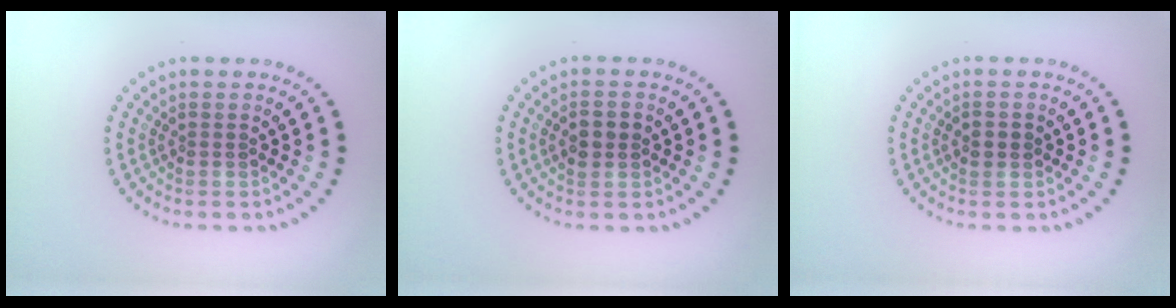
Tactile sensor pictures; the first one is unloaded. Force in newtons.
{"total": 2.5, "press": 2.5, "slide": 0.2}
{"total": 1.4, "press": 1.4, "slide": 0.3}